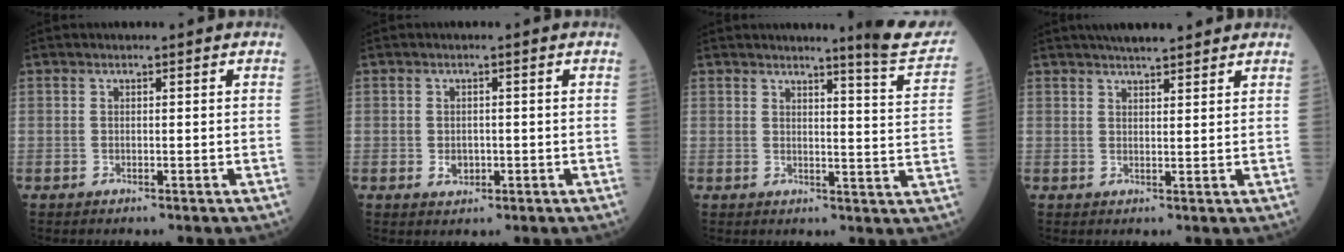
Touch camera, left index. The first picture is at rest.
{"total": 2.0, "force": [-0.4, 1.5, 1.1], "torque": [-0.020, 0.002, -0.001]}
{"total": 8.1, "force": [7.5, -0.7, 2.9], "torque": [-0.035, -0.046, 0.076]}
{"total": 7.2, "force": [6.2, 1.0, 3.6], "torque": [-0.052, 0.027, 0.089]}